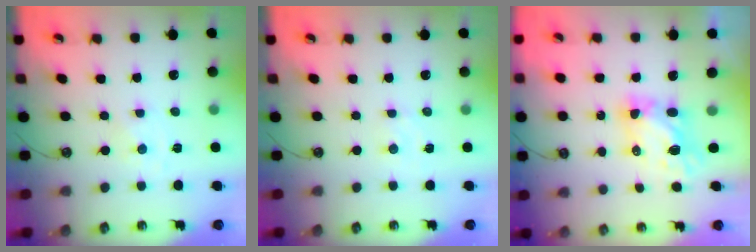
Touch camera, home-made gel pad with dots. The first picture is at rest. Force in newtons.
{"total": 1.8, "press": 1.8, "slide": 0.3}
{"total": 5.9, "press": 5.9, "slide": 0.2}